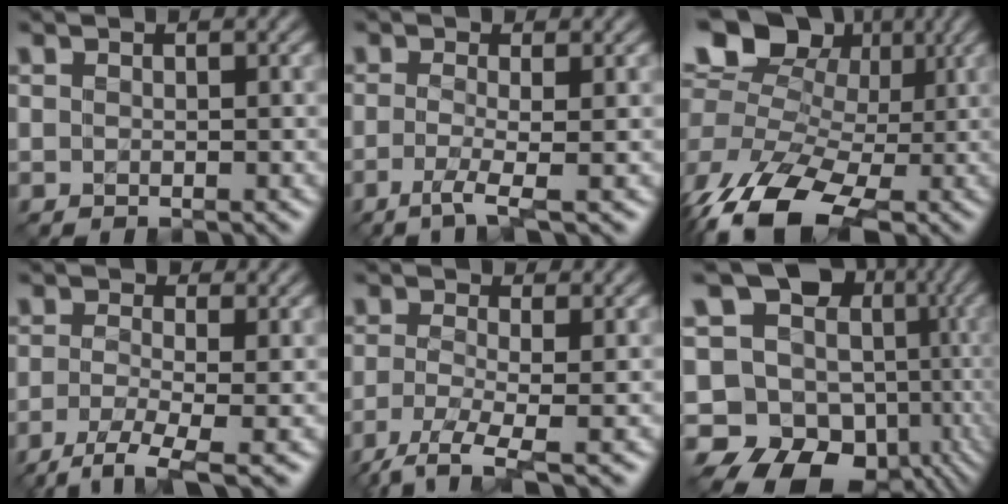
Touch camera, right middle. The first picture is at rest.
{"total": 2.7, "force": [-0.8, 0.6, 2.5], "torque": [-0.049, -0.002, -0.026]}
{"total": 15.2, "force": [-2.6, 10.6, 10.6], "torque": [-0.211, 0.020, -0.040]}
{"total": 4.0, "force": [-1.9, 1.2, 3.3], "torque": [-0.072, -0.003, -0.043]}
{"total": 3.9, "force": [-1.9, 1.0, 3.3], "torque": [-0.073, -0.006, -0.047]}
{"total": 14.8, "force": [0.4, 12.3, 8.2], "torque": [-0.128, -0.012, 0.042]}